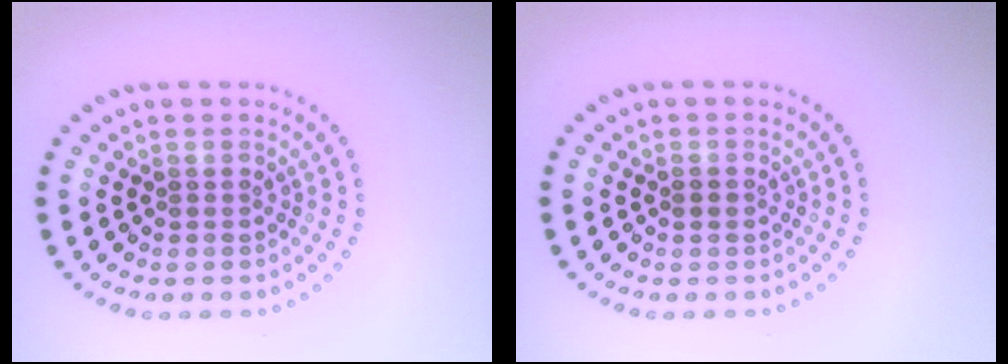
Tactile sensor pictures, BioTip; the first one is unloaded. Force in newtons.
{"total": 0.8, "press": 0.8, "slide": 0.0}